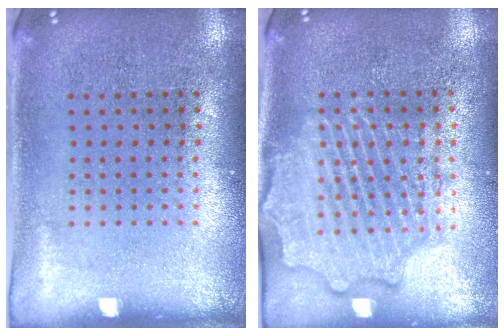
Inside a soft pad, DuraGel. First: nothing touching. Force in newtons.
{"total": 2.3, "press": 2.3, "slide": 0.4}